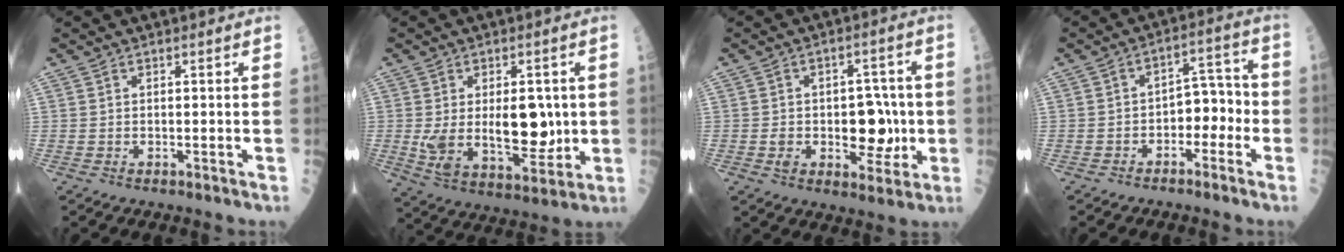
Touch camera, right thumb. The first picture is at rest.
{"total": 14.4, "force": [0.7, 7.6, 12.2], "torque": [-0.173, -0.024, 0.026]}
{"total": 11.1, "force": [-0.9, 6.9, 8.7], "torque": [-0.079, 0.015, -0.006]}
{"total": 6.9, "force": [-2.5, 4.5, 4.6], "torque": [-0.027, 0.044, -0.047]}